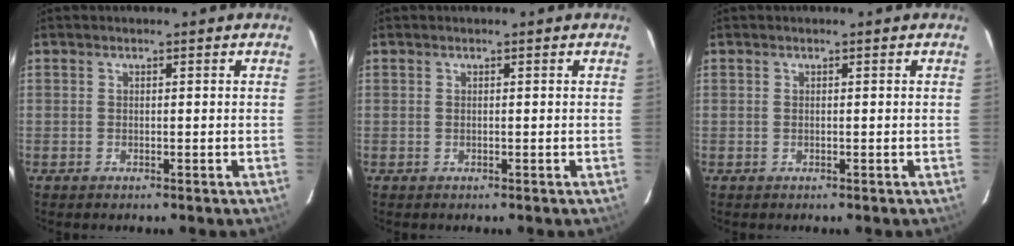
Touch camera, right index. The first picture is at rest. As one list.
[{"total": 0.0}, {"total": 0.0}]